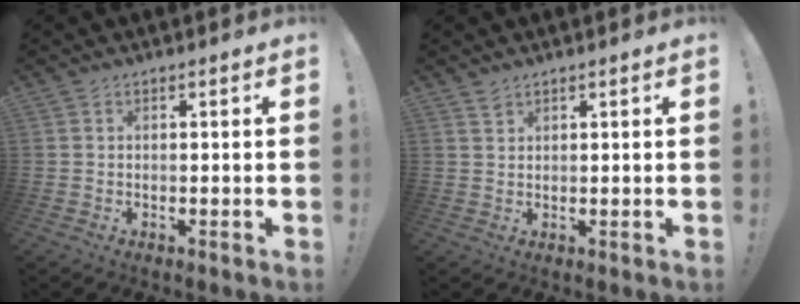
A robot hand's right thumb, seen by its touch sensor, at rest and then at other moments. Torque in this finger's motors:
{"motor_torque": [-0.18, -0.02, -0.15, 0.15, 0.02]}